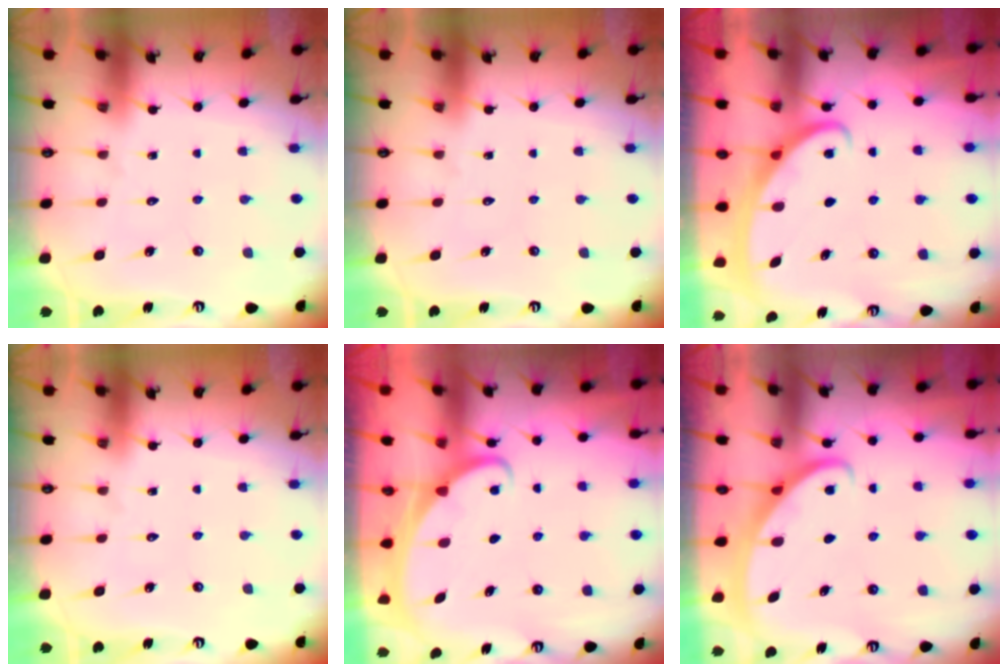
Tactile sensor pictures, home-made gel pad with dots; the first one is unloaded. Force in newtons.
{"total": 0.0}
{"total": 2.7, "press": 2.7, "slide": 0.4}
{"total": 0.0}
{"total": 2.3, "press": 2.3, "slide": 0.3}
{"total": 2.9, "press": 2.9, "slide": 0.1}